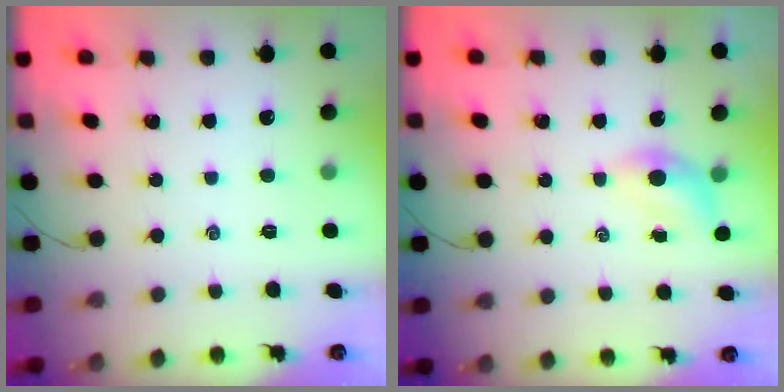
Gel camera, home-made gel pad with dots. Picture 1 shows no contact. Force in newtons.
{"total": 4.0, "press": 3.9, "slide": 0.9}